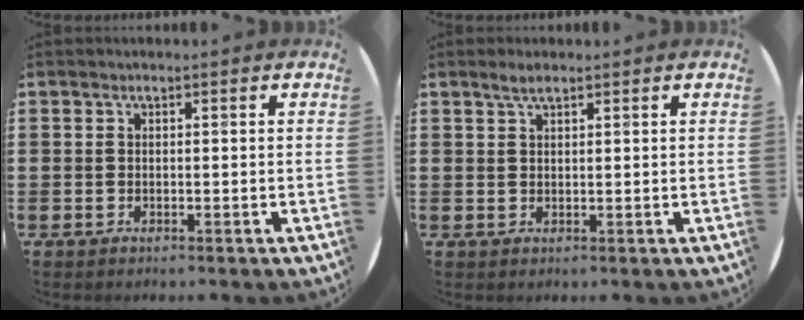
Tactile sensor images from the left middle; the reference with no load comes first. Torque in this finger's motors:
{"motor_torque": [0.20, -0.17, 0.02, 0.01]}